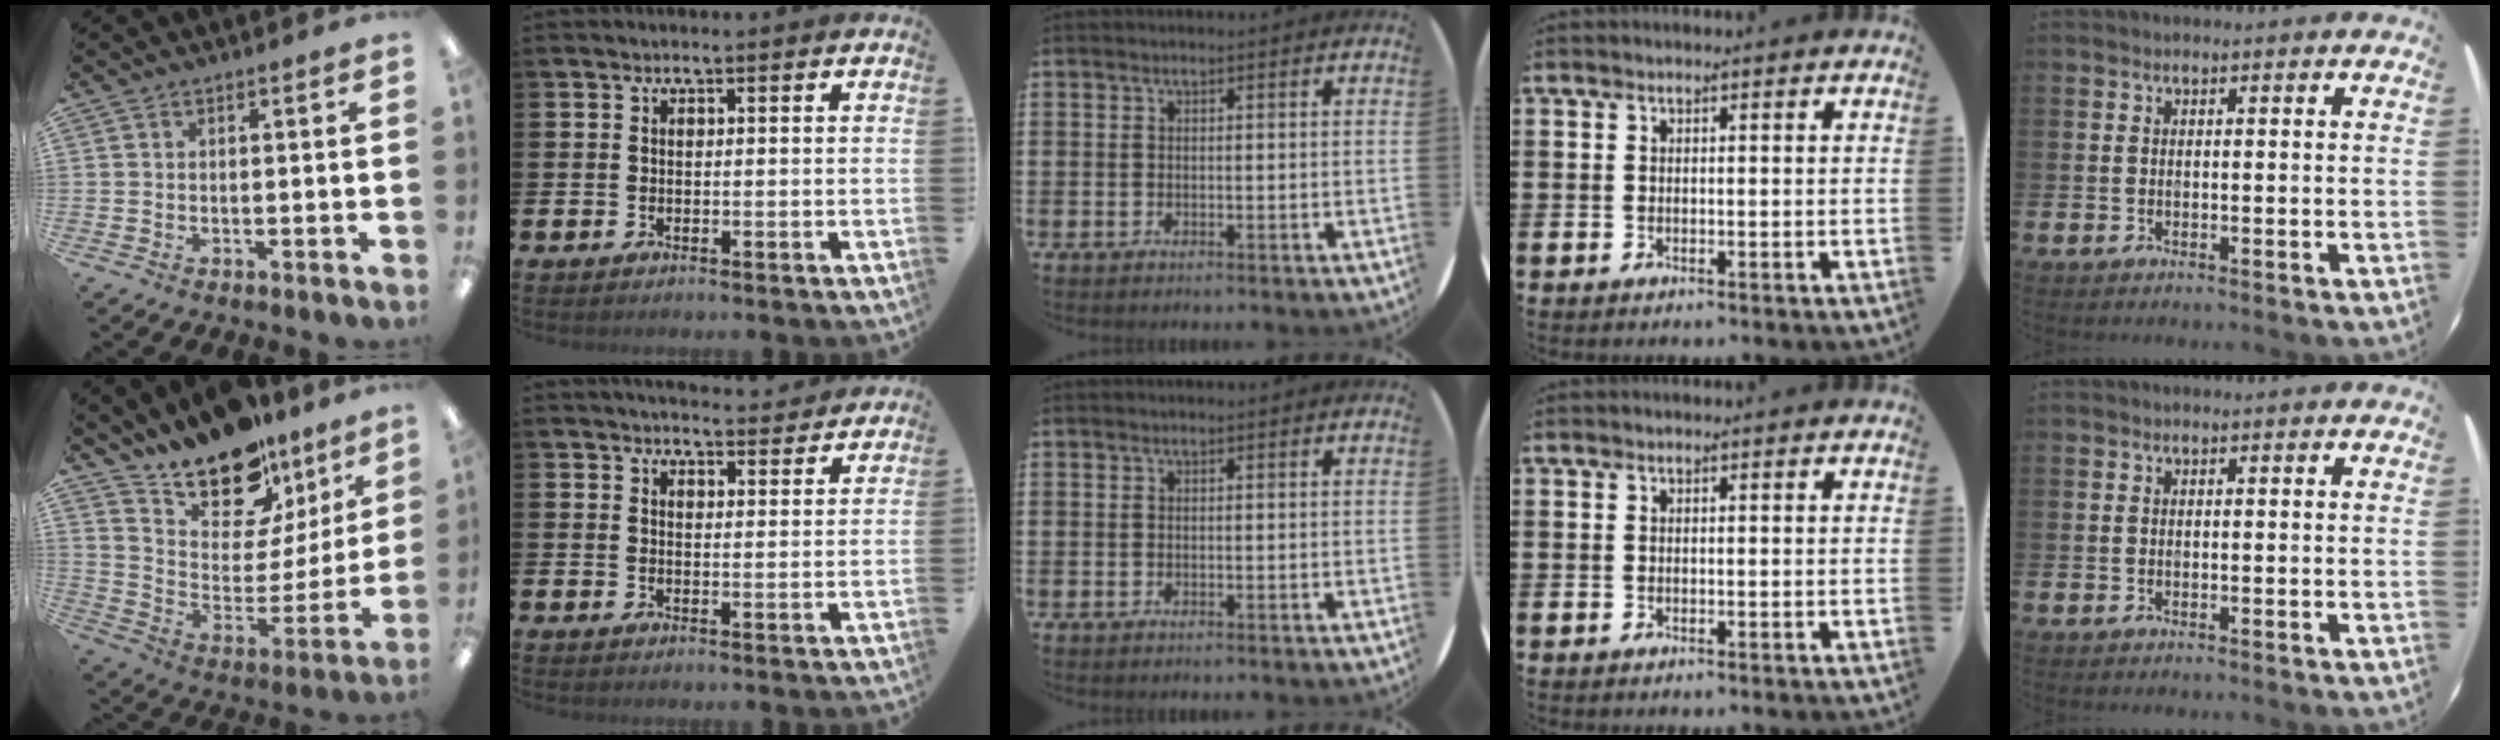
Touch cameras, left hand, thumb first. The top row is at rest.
{"thumb": {"total": 16.8, "force": [13.3, 8.1, 6.2], "torque": [-0.097, -0.099, 0.239]}, "index": {"total": 4.0, "force": [4.0, 0.5, 0.2], "torque": [-0.003, -0.024, 0.071]}}